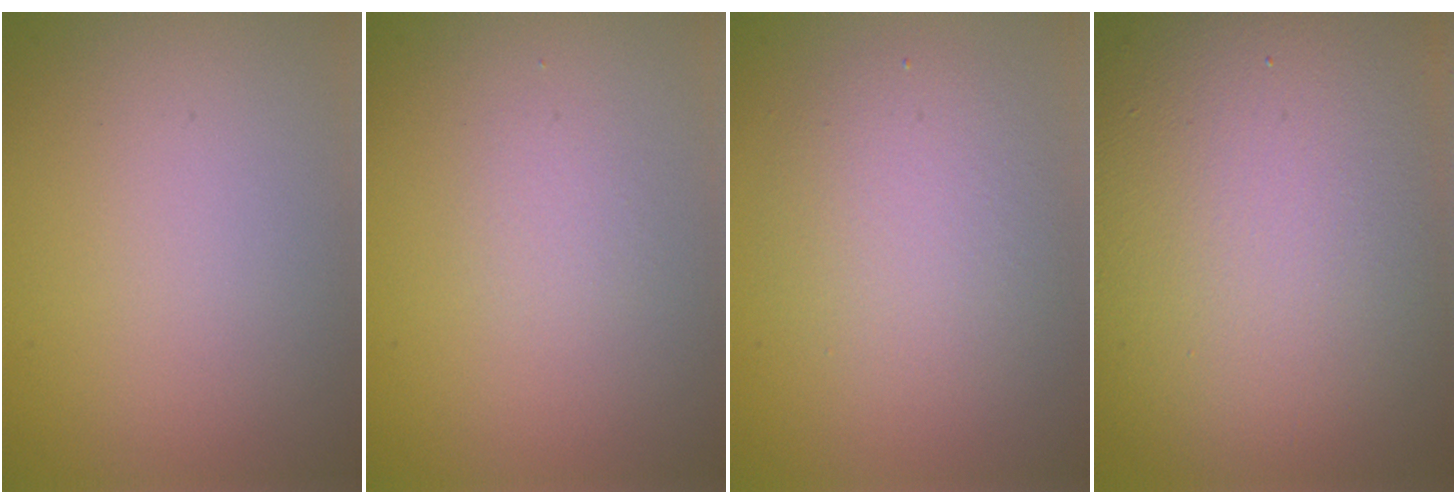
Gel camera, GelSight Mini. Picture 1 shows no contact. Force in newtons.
{"total": 0.9, "press": 0.9, "slide": 0.0}
{"total": 3.6, "press": 3.6, "slide": 0.3}
{"total": 16.1, "press": 16.1, "slide": 0.7}